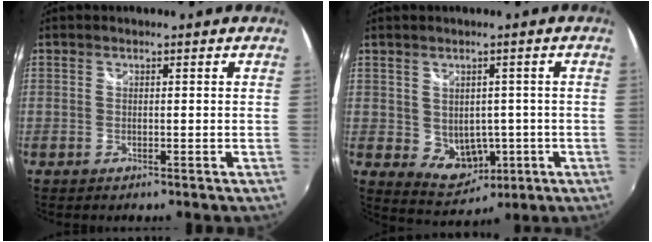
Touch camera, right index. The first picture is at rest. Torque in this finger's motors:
{"motor_torque": [0.30, 0.26, 0.09, 0.05]}